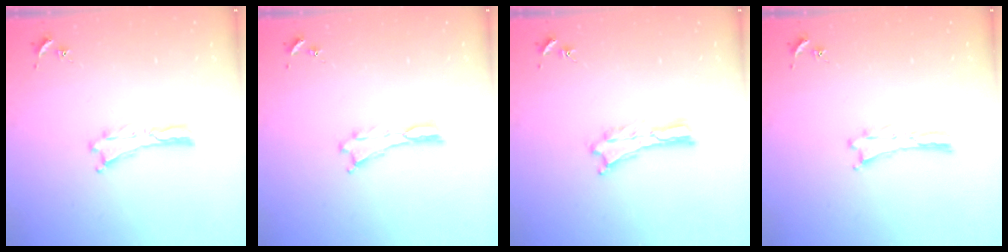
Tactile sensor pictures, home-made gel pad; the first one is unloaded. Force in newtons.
{"total": 0.0}
{"total": 0.6, "press": 0.6, "slide": 0.2}
{"total": 0.0}